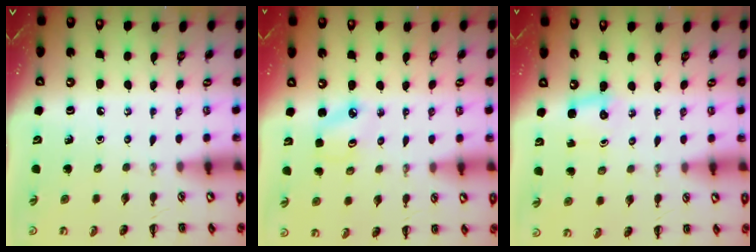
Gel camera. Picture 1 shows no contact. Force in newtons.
{"total": 2.8, "press": 2.7, "slide": 0.6}
{"total": 2.6, "press": 2.5, "slide": 0.7}